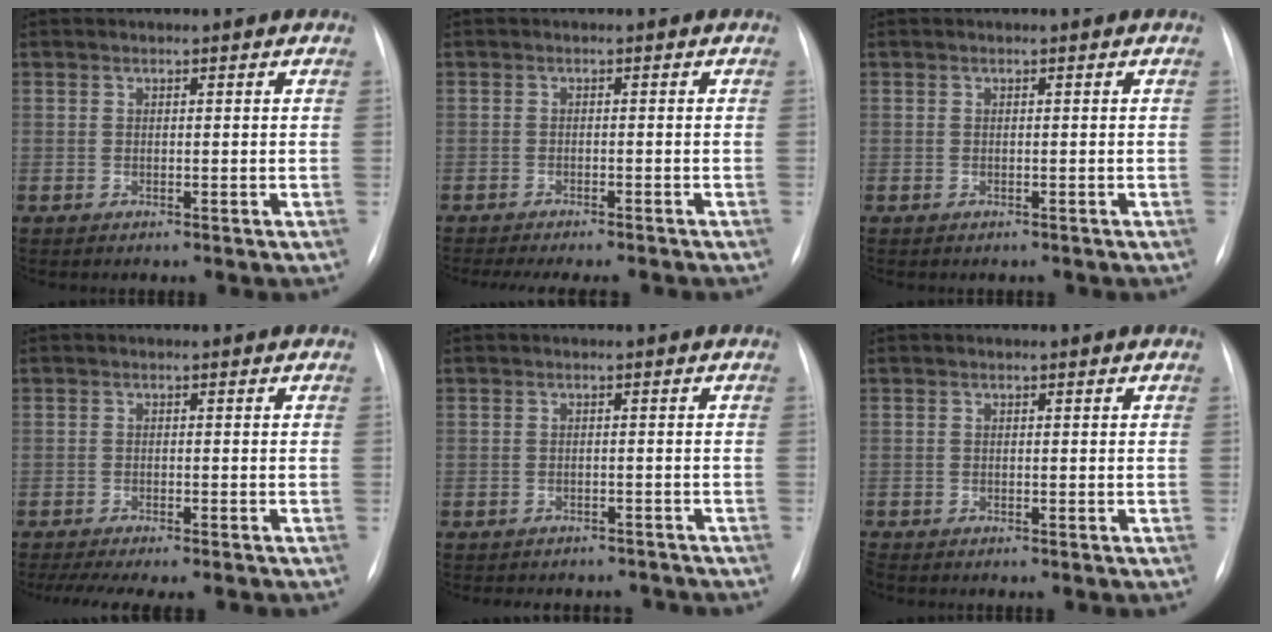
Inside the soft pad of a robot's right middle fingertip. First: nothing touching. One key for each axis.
{"total": 10.7, "fx": -9.5, "fy": 2.0, "fz": 4.5, "tx": -0.057, "ty": -0.006, "tz": -0.117}
{"total": 0.6, "fx": -0.4, "fy": 0.3, "fz": 0.1, "tx": -0.005, "ty": 0.002, "tz": -0.006}
{"total": 11.5, "fx": -9.8, "fy": 2.2, "fz": 5.6, "tx": -0.081, "ty": -0.005, "tz": -0.130}
{"total": 8.1, "fx": -7.3, "fy": 3.2, "fz": 1.5, "tx": -0.019, "ty": 0.011, "tz": -0.078}
{"total": 1.0, "fx": -0.9, "fy": 0.3, "fz": 0.2, "tx": -0.006, "ty": -0.002, "tz": -0.014}